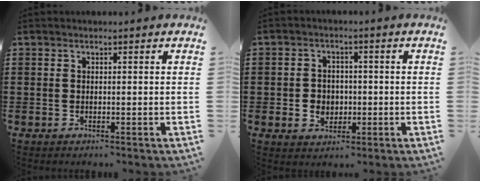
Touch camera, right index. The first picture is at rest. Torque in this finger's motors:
{"motor_torque": [1.09, 1.05, 0.11, 0.03]}